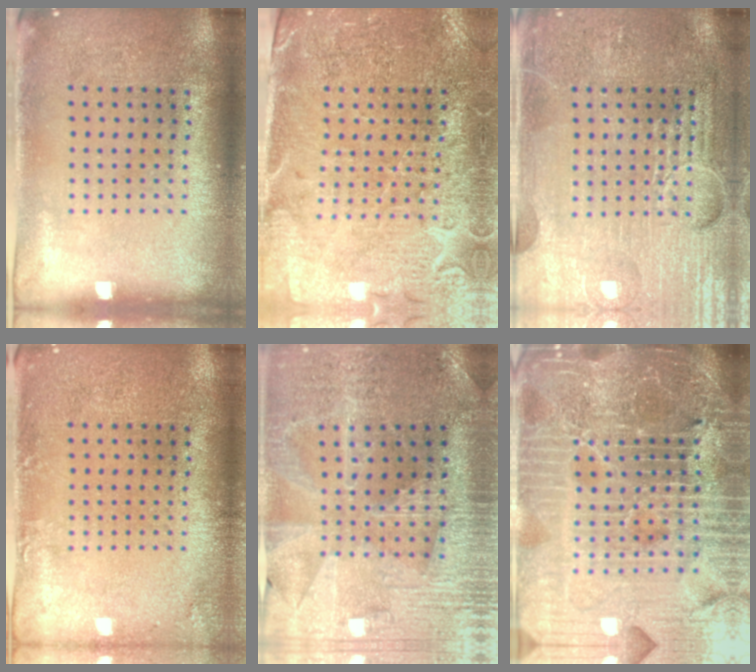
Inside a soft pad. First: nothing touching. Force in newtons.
{"total": 3.3, "press": 3.1, "slide": 1.2}
{"total": 3.9, "press": 3.9, "slide": 0.4}
{"total": 1.3, "press": 1.3, "slide": 0.0}
{"total": 2.3, "press": 2.3, "slide": 0.5}
{"total": 7.2, "press": 6.2, "slide": 3.7}